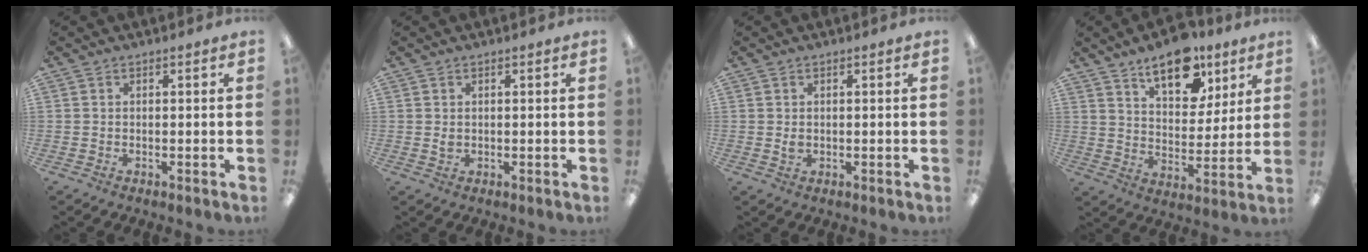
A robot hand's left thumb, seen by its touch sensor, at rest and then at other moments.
{"total": 1.2, "force": [0.3, 0.8, 0.8], "torque": [-0.009, 0.000, 0.004]}
{"total": 1.4, "force": [0.2, 1.0, 1.0], "torque": [-0.014, -0.001, 0.002]}
{"total": 14.5, "force": [10.0, 7.4, 7.5], "torque": [-0.093, -0.052, 0.174]}